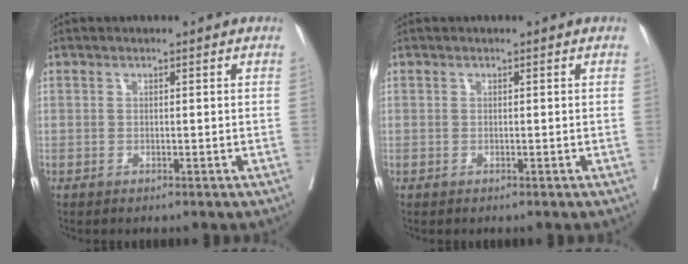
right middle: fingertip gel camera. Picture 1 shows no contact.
{"total": 0.0}